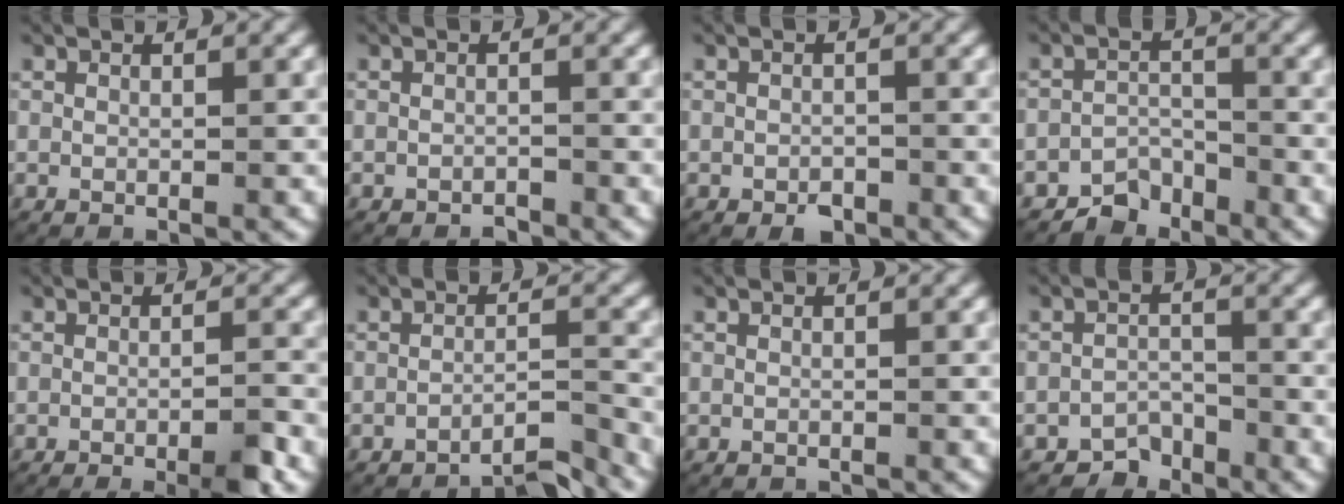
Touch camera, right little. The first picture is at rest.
{"total": 1.0, "force": [-1.0, 0.2, 0.0], "torque": [0.000, -0.003, -0.015]}
{"total": 1.6, "force": [-1.3, 0.9, 0.4], "torque": [0.001, -0.002, -0.020]}
{"total": 3.4, "force": [-2.9, 1.7, 0.6], "torque": [-0.007, -0.009, -0.055]}
{"total": 3.2, "force": [-2.3, 0.5, 2.2], "torque": [-0.022, 0.000, -0.040]}
{"total": 4.8, "force": [-4.5, 0.6, 1.4], "torque": [-0.006, -0.007, -0.073]}
{"total": 0.6, "force": [-0.6, 0.0, -0.1], "torque": [-0.002, -0.002, -0.006]}
{"total": 3.4, "force": [-2.9, 1.7, 0.3], "torque": [0.003, -0.011, -0.054]}